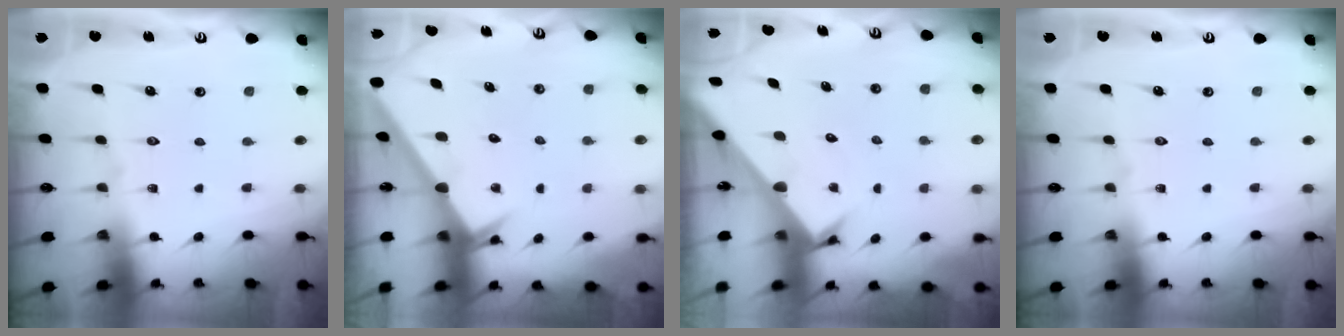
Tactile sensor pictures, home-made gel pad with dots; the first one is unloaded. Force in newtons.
{"total": 2.6, "press": 2.6, "slide": 0.2}
{"total": 2.8, "press": 2.8, "slide": 0.1}
{"total": 0.0}